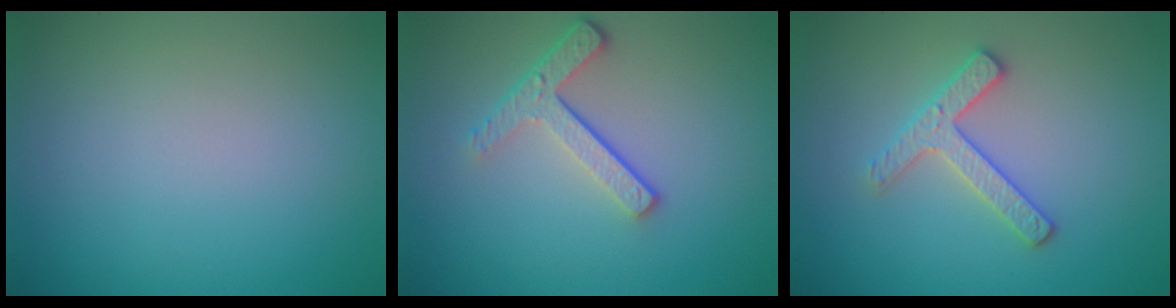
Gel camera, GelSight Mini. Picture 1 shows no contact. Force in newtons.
{"total": 3.6, "press": 2.7, "slide": 2.5}
{"total": 2.5, "press": 2.5, "slide": 0.4}